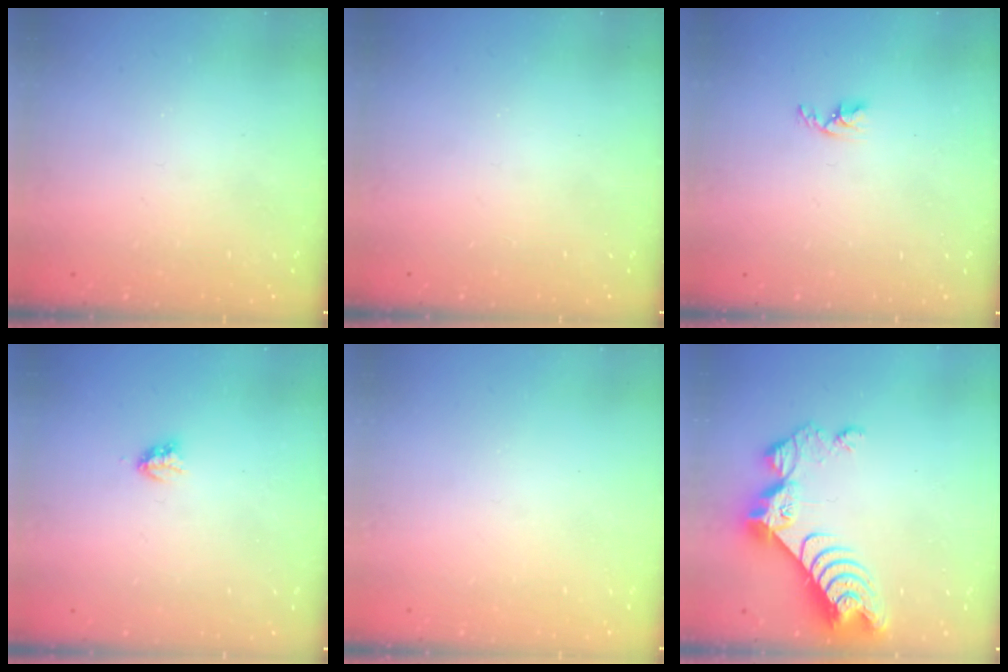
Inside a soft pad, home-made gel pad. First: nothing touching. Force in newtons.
{"total": 0.0}
{"total": 3.3, "press": 3.2, "slide": 0.5}
{"total": 2.9, "press": 2.9, "slide": 0.5}
{"total": 0.0}
{"total": 11.1, "press": 11.0, "slide": 1.0}